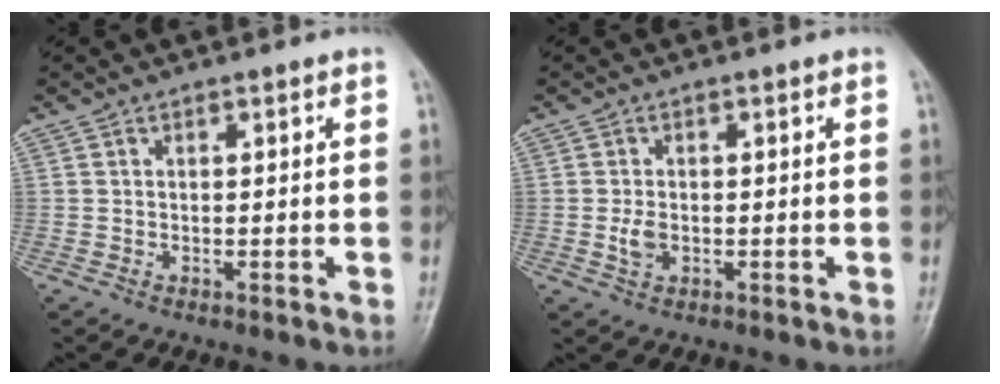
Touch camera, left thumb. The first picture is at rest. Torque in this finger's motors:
{"motor_torque": [0.10, 0.26, 0.35, 0.02, 0.00]}